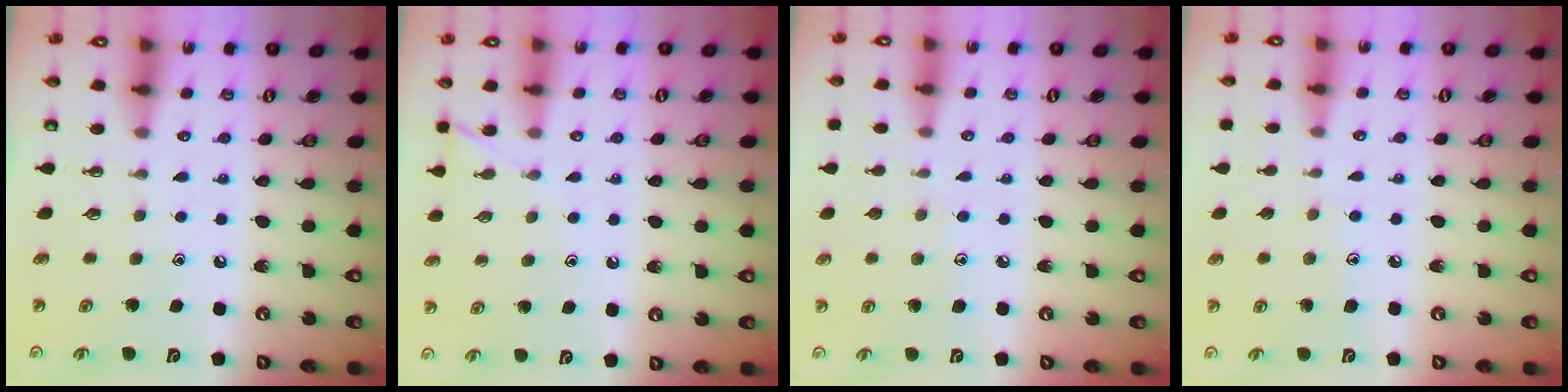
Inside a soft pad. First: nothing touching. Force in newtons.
{"total": 5.9, "press": 5.9, "slide": 0.6}
{"total": 4.2, "press": 4.2, "slide": 0.4}
{"total": 5.1, "press": 5.1, "slide": 0.5}